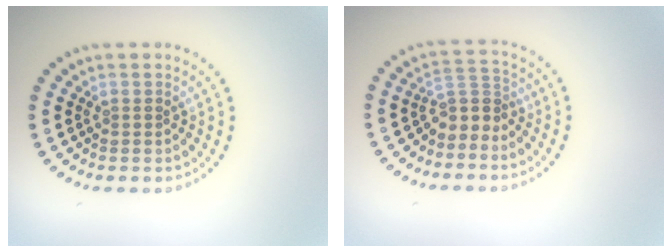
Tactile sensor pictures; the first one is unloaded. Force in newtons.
{"total": 2.5, "press": 1.7, "slide": 1.9}